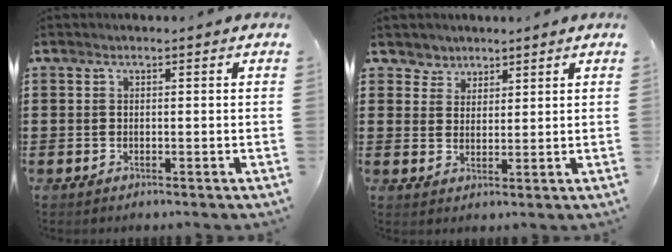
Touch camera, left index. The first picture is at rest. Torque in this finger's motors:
{"motor_torque": [0.06, -0.06, -0.38, -0.14]}